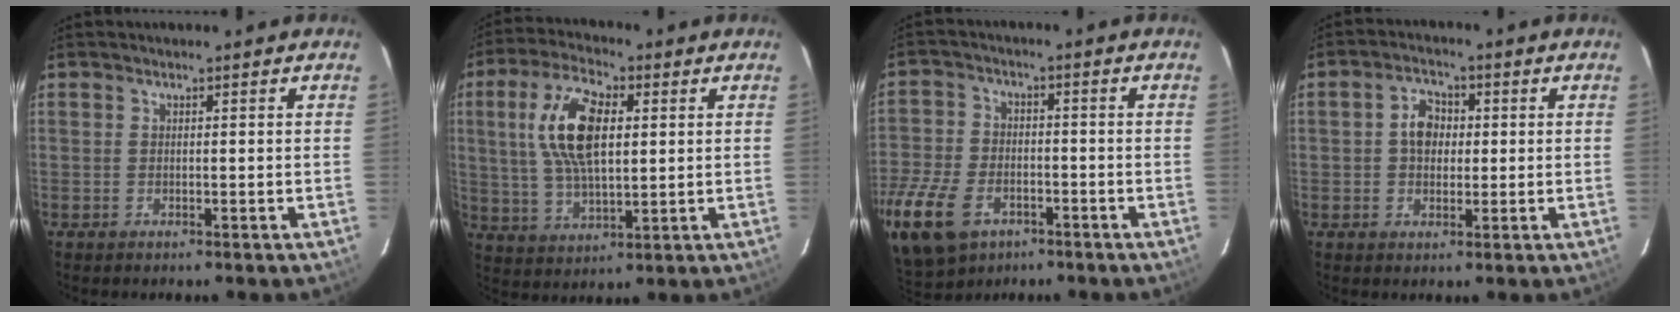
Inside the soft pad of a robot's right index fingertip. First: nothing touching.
{"total": 13.5, "force": [3.0, 6.2, 11.7], "torque": [-0.231, 0.014, 0.059]}
{"total": 20.3, "force": [-10.5, 13.2, 11.4], "torque": [-0.305, -0.022, -0.192]}
{"total": 5.1, "force": [0.6, 4.2, 2.9], "torque": [-0.050, 0.017, 0.011]}